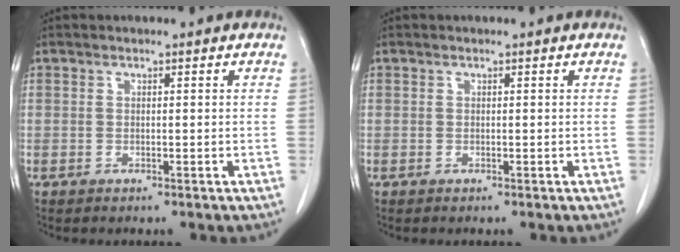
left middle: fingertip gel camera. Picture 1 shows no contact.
{"total": 0.0}